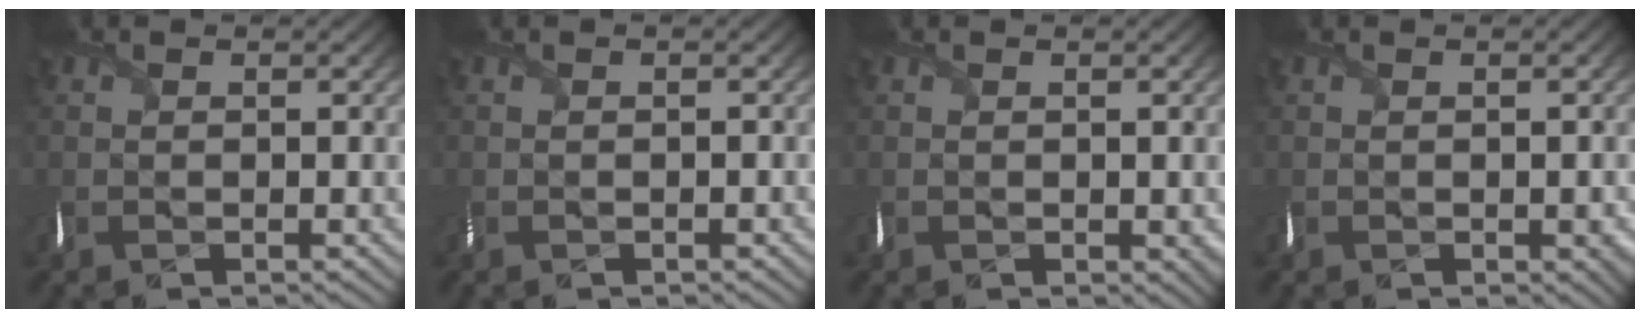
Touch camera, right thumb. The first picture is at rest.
{"total": 0.6, "force": [-0.4, 0.3, 0.3], "torque": [-0.006, -0.001, -0.008]}
{"total": 1.4, "force": [-0.1, 0.8, 1.1], "torque": [-0.020, -0.006, 0.001]}
{"total": 2.2, "force": [-0.7, 1.3, 1.7], "torque": [-0.024, -0.011, -0.006]}